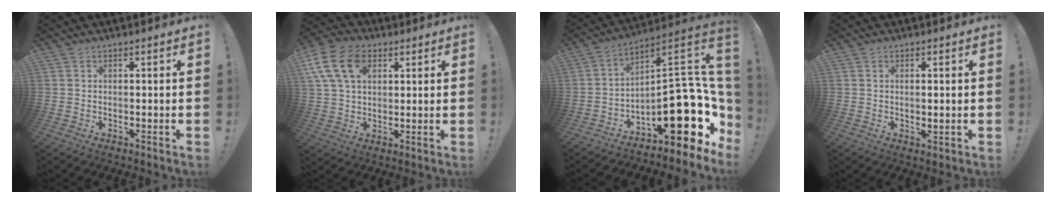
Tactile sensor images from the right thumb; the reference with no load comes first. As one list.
[{"total": 14.5, "force": [5.8, 10.0, 8.9], "torque": [-0.162, -0.008, 0.112]}, {"total": 22.8, "force": [-6.5, 10.7, 19.1], "torque": [-0.252, 0.024, -0.092]}, {"total": 1.7, "force": [0.4, 0.5, 1.5], "torque": [-0.015, -0.005, 0.004]}]